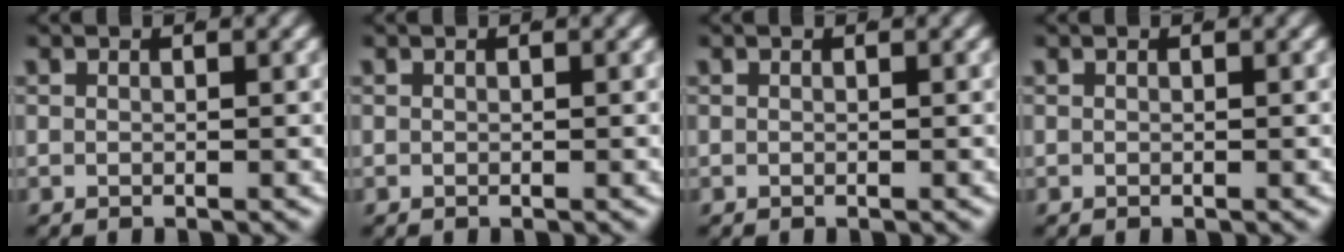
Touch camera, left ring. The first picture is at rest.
{"total": 0.0}
{"total": 0.0}
{"total": 0.0}